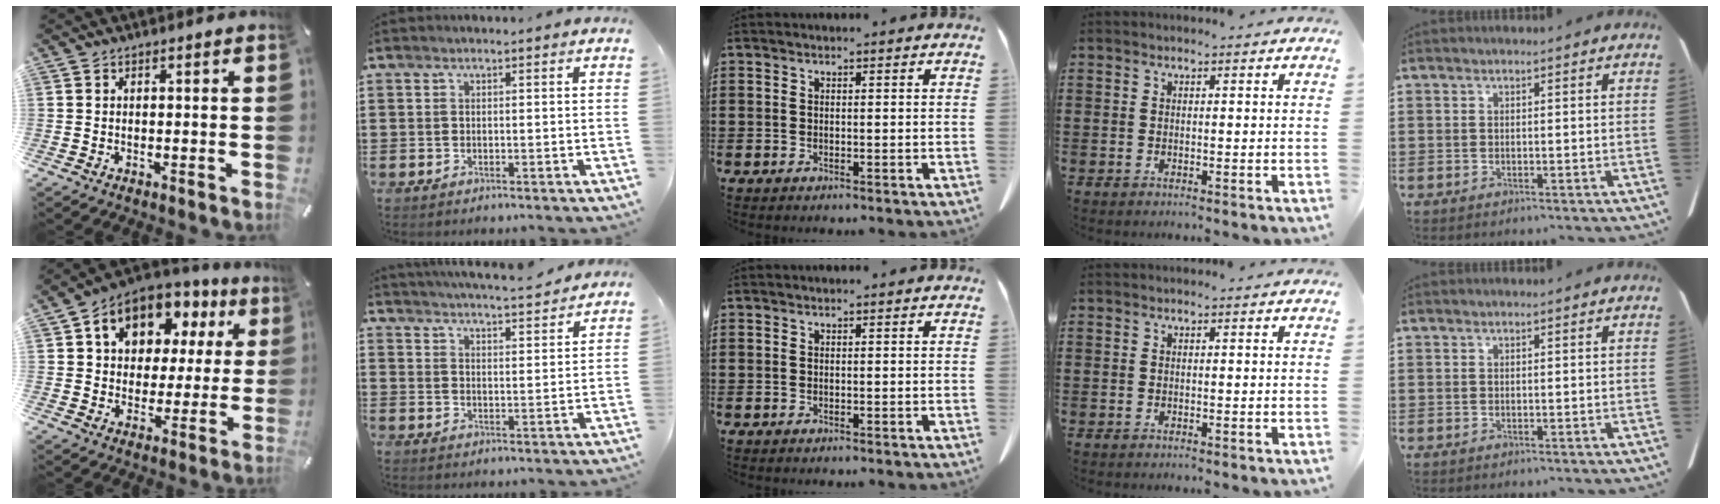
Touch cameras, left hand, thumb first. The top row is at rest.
{"thumb": {"total": 11.4, "force": [5.1, 9.0, 4.8], "torque": [-0.094, -0.023, 0.097]}, "index": {"total": 4.2, "force": [4.2, -0.3, 0.4], "torque": [-0.024, -0.029, 0.072]}}